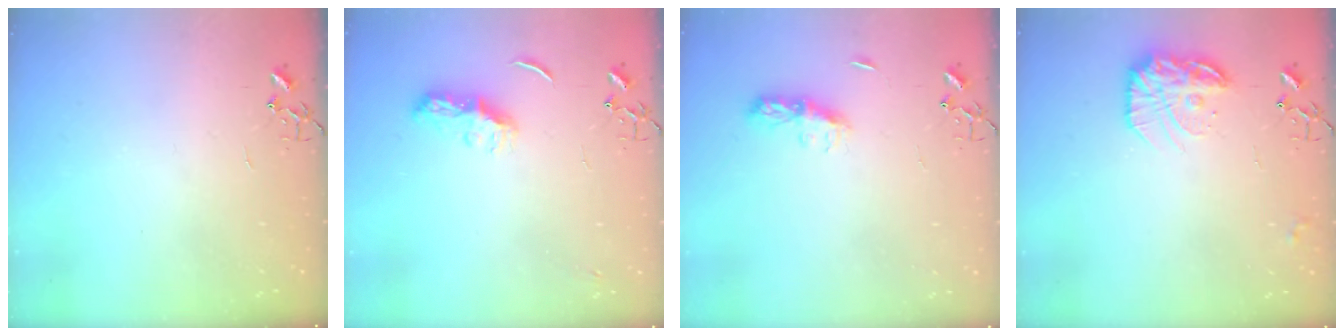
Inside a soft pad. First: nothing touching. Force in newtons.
{"total": 8.1, "press": 8.1, "slide": 0.6}
{"total": 7.4, "press": 7.4, "slide": 0.4}
{"total": 15.4, "press": 15.3, "slide": 0.8}